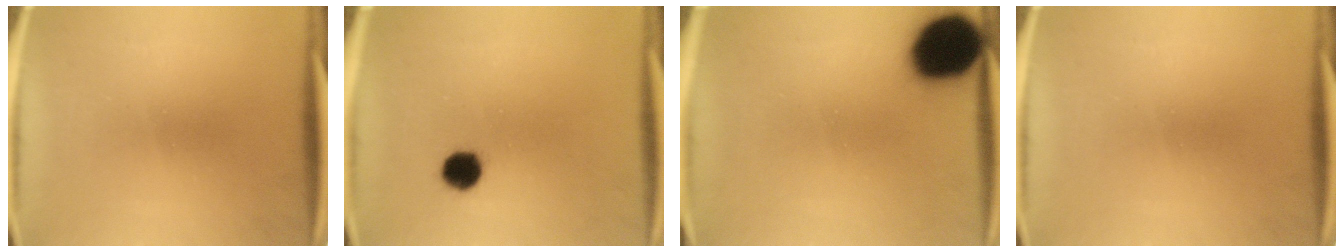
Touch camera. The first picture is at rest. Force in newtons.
{"total": 5.3}
{"total": 19.0}
{"total": 0.0}